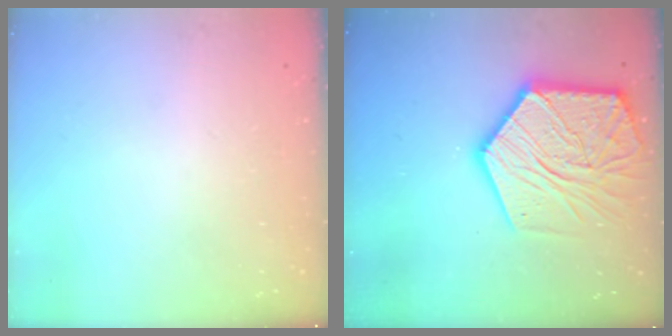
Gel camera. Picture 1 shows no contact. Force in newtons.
{"total": 21.9, "press": 21.8, "slide": 1.7}